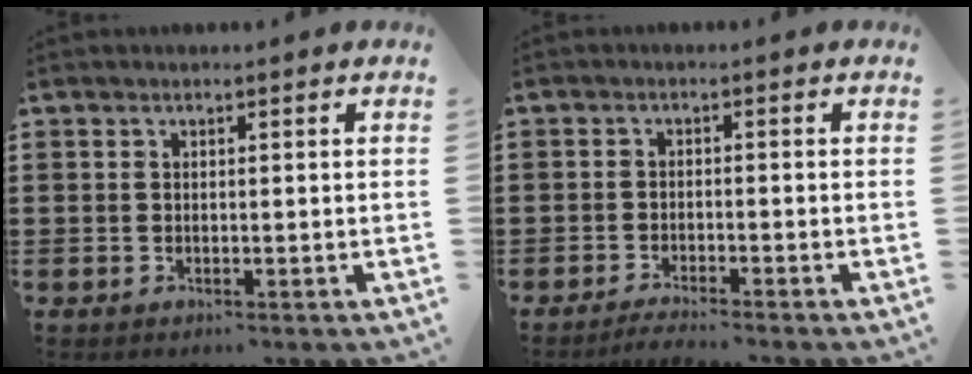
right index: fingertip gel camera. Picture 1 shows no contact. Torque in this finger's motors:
{"motor_torque": [-0.64, 0.67, 0.00, -0.01]}